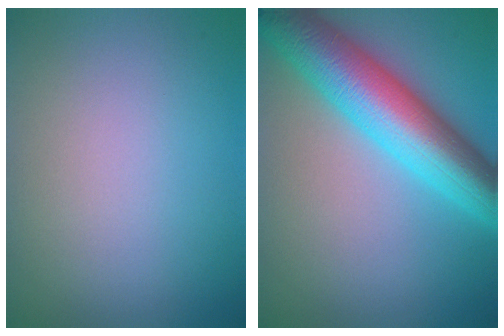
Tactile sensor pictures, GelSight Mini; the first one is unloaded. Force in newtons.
{"total": 10.1, "press": 10.1, "slide": 0.2}